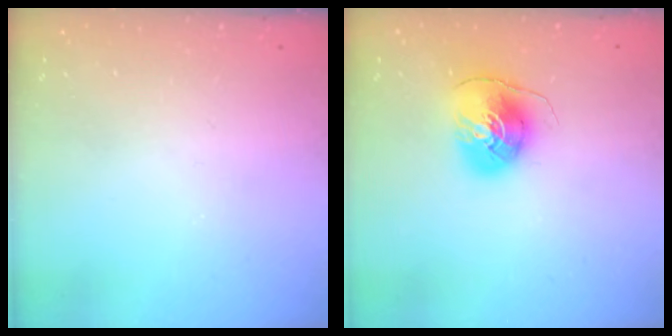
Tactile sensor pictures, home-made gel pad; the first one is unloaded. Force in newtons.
{"total": 8.5, "press": 8.4, "slide": 0.7}